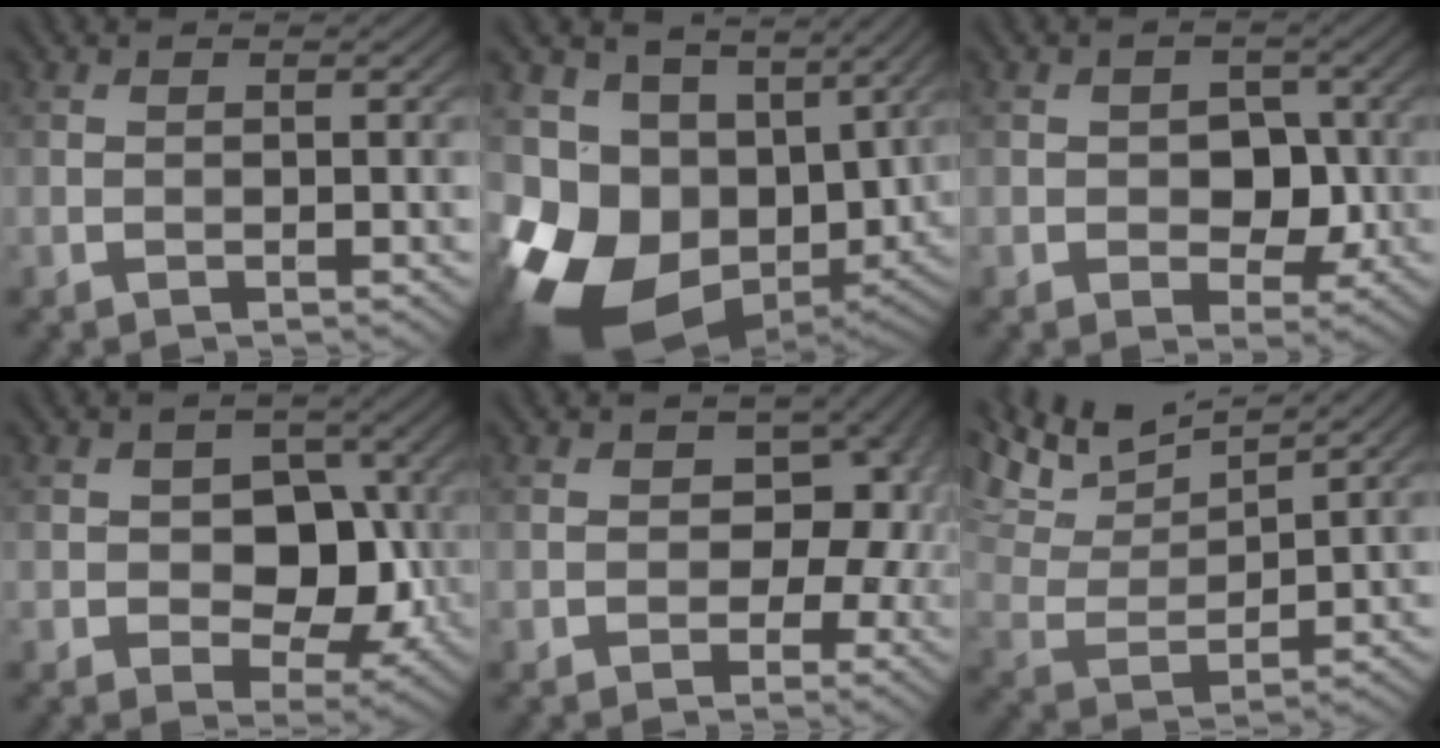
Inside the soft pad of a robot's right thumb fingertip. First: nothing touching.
{"total": 16.4, "force": [-1.6, 12.6, 10.3], "torque": [-0.234, -0.043, 0.004]}
{"total": 4.6, "force": [-0.6, 3.4, 3.0], "torque": [-0.044, -0.004, -0.016]}
{"total": 7.8, "force": [-0.6, 5.7, 5.3], "torque": [-0.077, -0.007, -0.017]}
{"total": 10.0, "force": [-0.6, 7.8, 6.2], "torque": [-0.056, 0.008, -0.022]}
{"total": 10.4, "force": [8.2, 2.6, 5.8], "torque": [-0.139, 0.005, 0.144]}